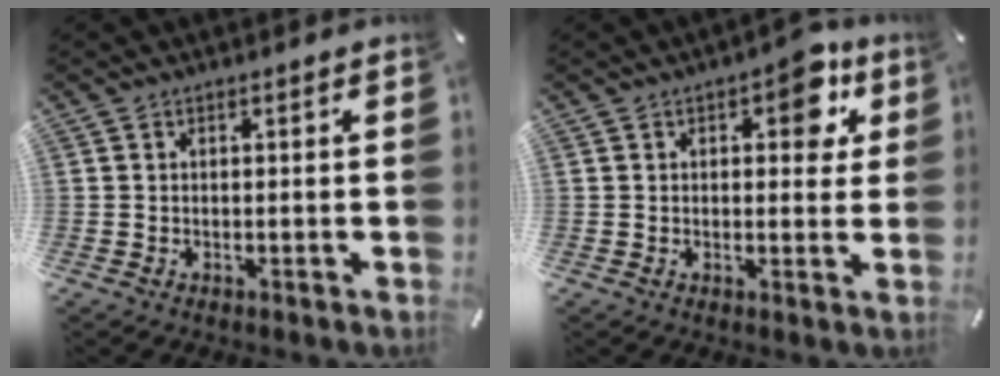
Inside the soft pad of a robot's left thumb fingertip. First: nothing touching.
{"total": 7.9, "force": [3.4, 4.4, 5.7], "torque": [-0.056, -0.012, 0.048]}